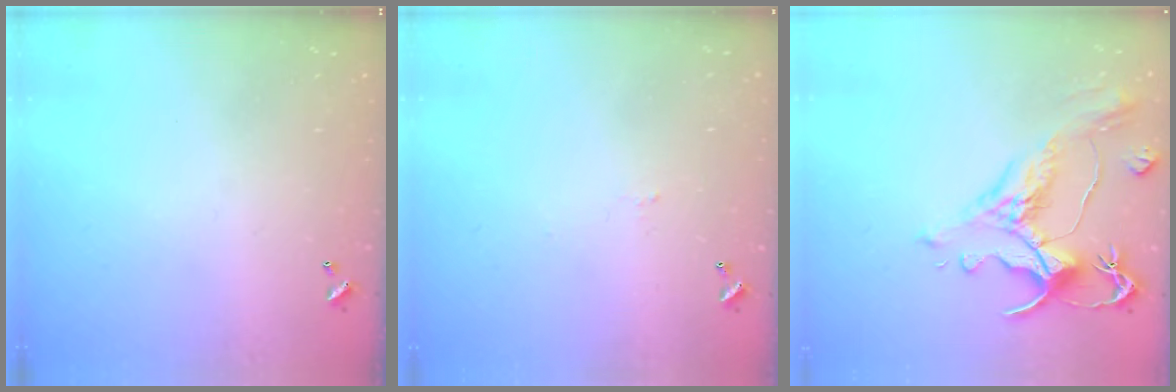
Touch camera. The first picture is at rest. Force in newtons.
{"total": 1.7, "press": 1.6, "slide": 0.3}
{"total": 1.6, "press": 0.0, "slide": 1.6}